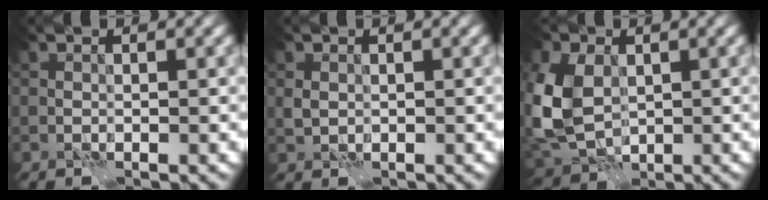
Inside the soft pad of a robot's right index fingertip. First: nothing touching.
{"total": 0.9, "force": [0.1, 0.8, 0.5], "torque": [-0.012, 0.001, 0.003]}
{"total": 8.4, "force": [0.6, 6.1, 5.8], "torque": [-0.154, -0.001, 0.005]}